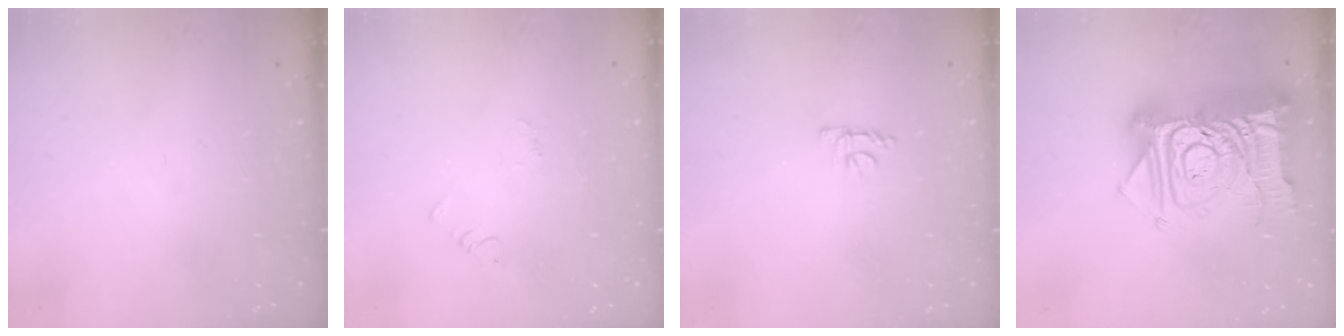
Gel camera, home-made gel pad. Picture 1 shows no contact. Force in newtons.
{"total": 2.4, "press": 2.4, "slide": 0.3}
{"total": 4.1, "press": 4.0, "slide": 0.7}
{"total": 24.5, "press": 24.3, "slide": 2.7}